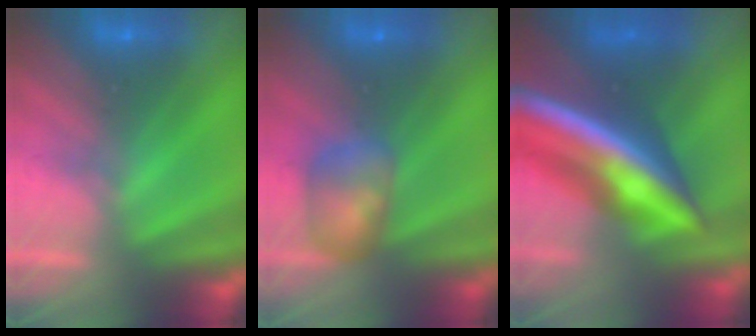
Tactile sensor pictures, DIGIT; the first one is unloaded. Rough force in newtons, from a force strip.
{"total": 6.4}
{"total": 11.8}